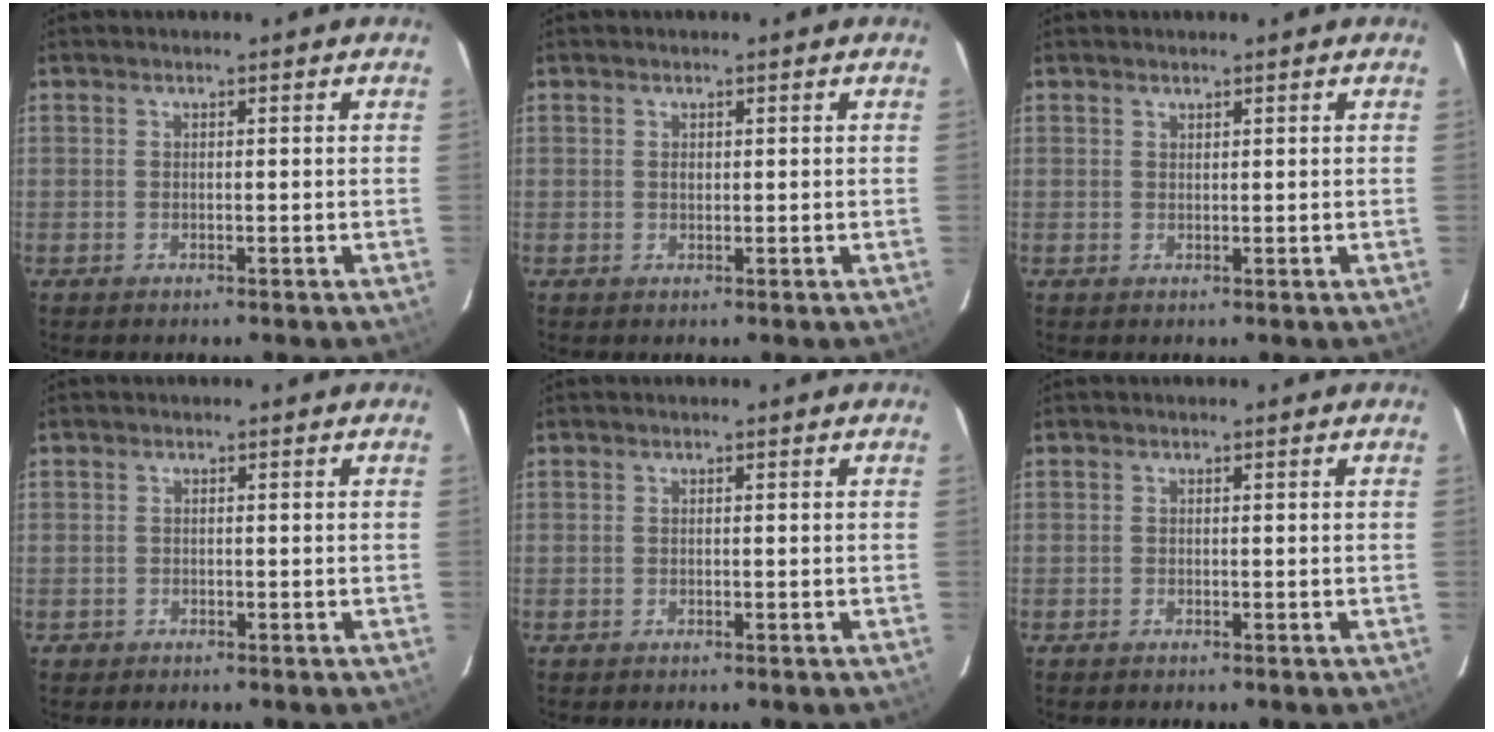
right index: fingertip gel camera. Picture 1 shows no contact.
{"total": 0.6, "force": [0.2, 0.5, 0.3], "torque": [-0.005, 0.002, 0.005]}
{"total": 0.5, "force": [0.5, 0.1, 0.0], "torque": [0.000, 0.001, 0.010]}
{"total": 1.1, "force": [-0.5, 1.0, 0.0], "torque": [-0.002, 0.003, -0.006]}
{"total": 0.0}
{"total": 0.0}